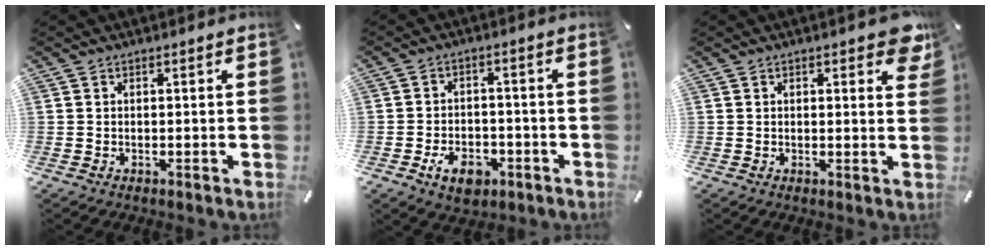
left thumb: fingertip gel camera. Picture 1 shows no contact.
{"total": 7.2, "force": [-3.4, 4.8, 4.1], "torque": [-0.080, 0.012, -0.064]}
{"total": 4.3, "force": [2.3, 1.7, 3.2], "torque": [-0.037, -0.009, 0.033]}